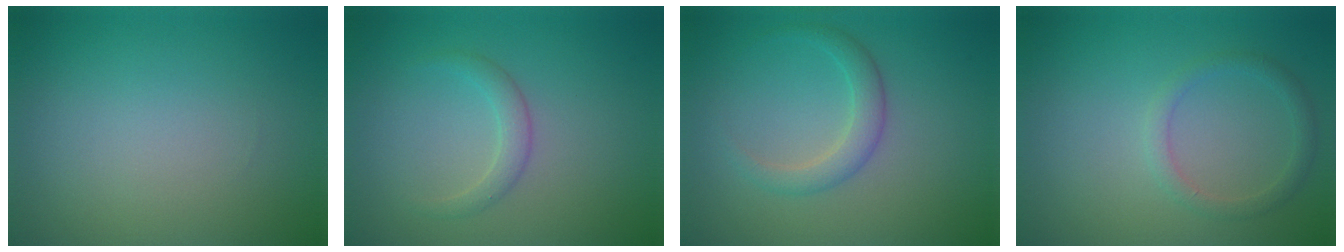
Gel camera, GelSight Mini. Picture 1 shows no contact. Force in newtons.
{"total": 1.6, "press": 1.6, "slide": 0.0}
{"total": 2.2, "press": 2.2, "slide": 0.1}
{"total": 1.6, "press": 1.6, "slide": 0.1}